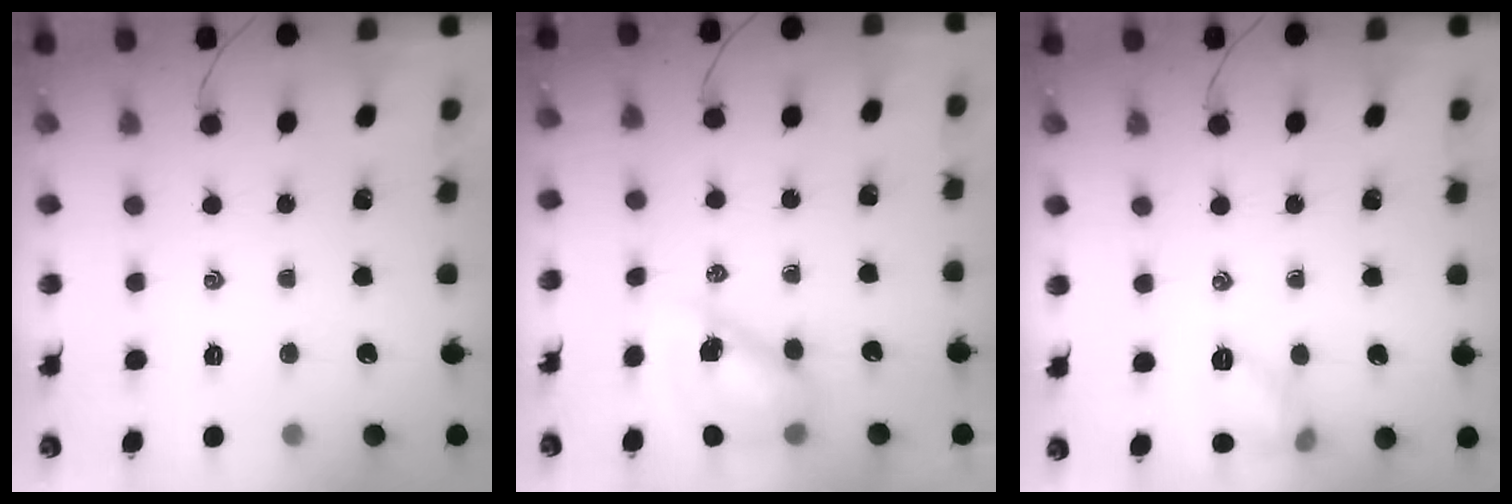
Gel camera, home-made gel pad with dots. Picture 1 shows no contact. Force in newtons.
{"total": 10.2, "press": 10.0, "slide": 2.2}
{"total": 7.8, "press": 7.5, "slide": 1.8}